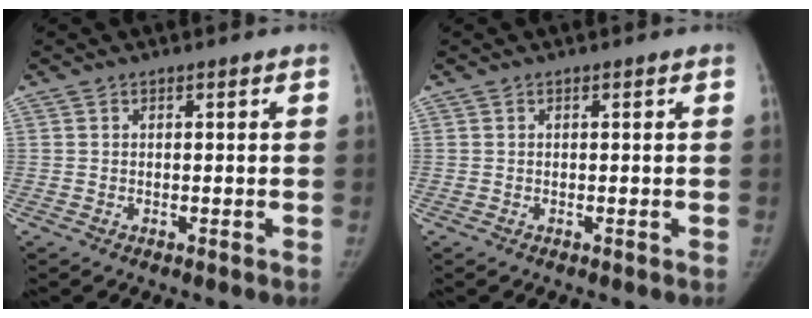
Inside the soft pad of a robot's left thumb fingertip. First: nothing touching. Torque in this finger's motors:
{"motor_torque": [-0.16, -0.13, -0.01, 0.15, -0.03]}